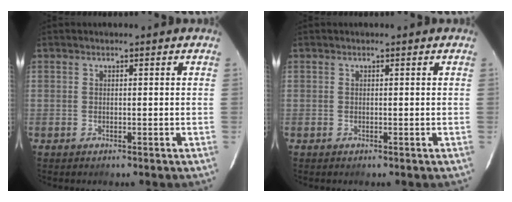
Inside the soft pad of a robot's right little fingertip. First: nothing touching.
{"total": 0.0}